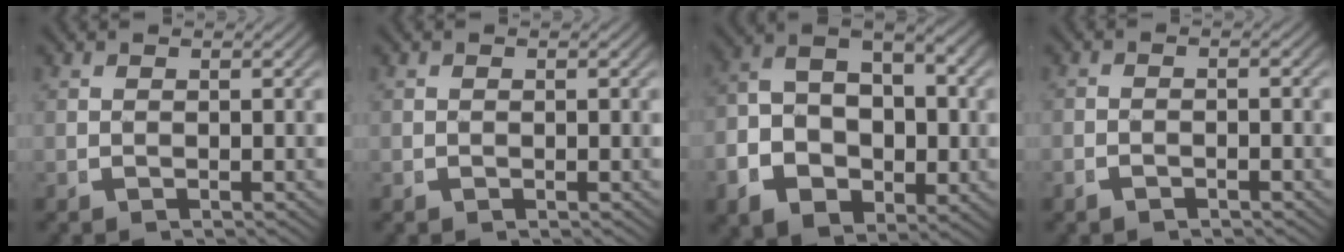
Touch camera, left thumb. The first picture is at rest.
{"total": 0.0}
{"total": 12.9, "force": [-0.4, 9.5, 8.7], "torque": [-0.182, -0.030, 0.000]}
{"total": 1.2, "force": [-1.0, 0.4, 0.4], "torque": [-0.006, 0.000, -0.021]}